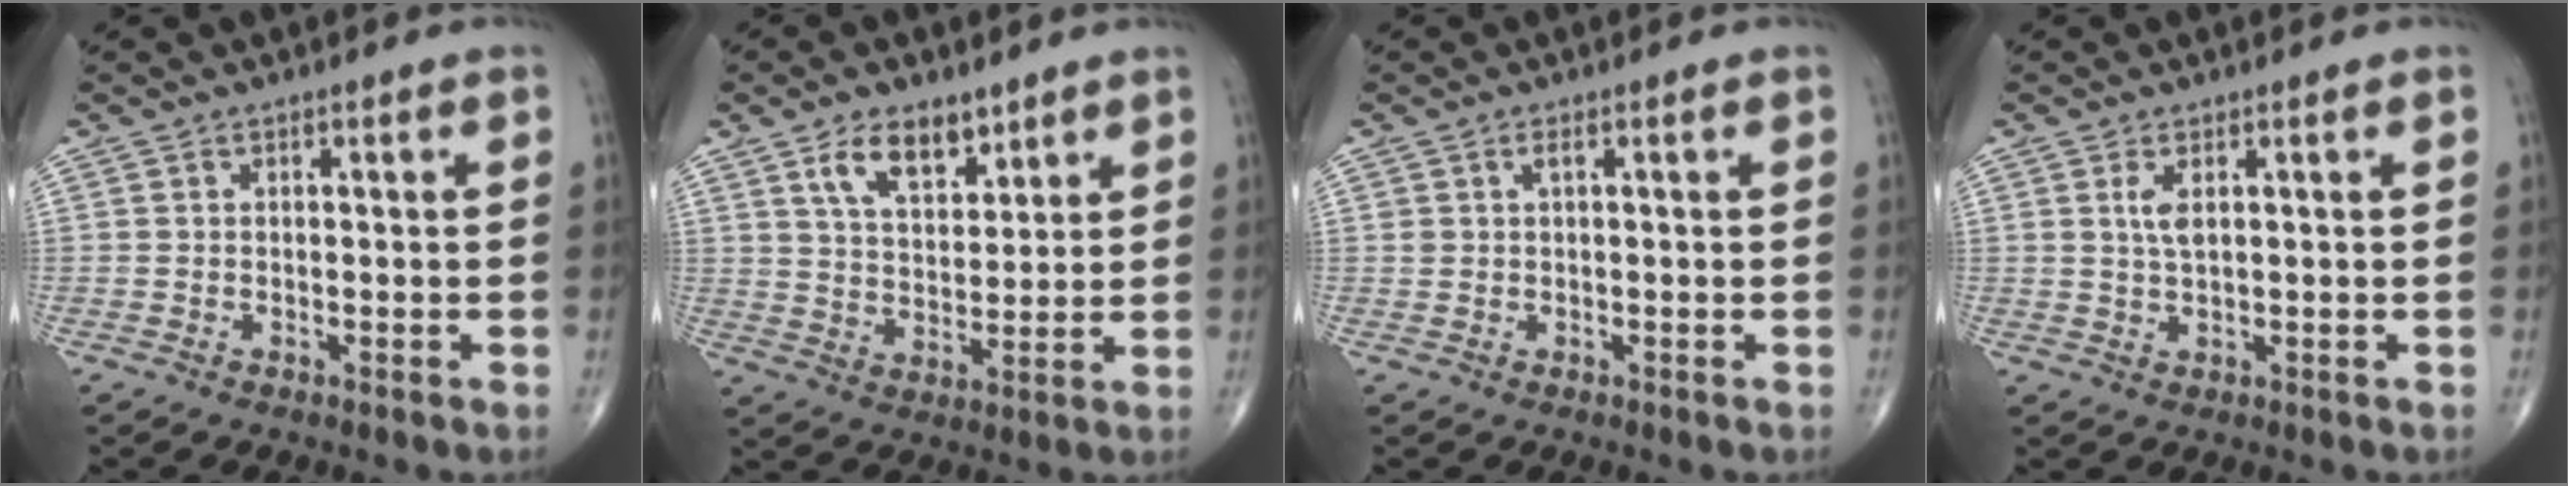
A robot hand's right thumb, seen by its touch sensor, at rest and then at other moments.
{"total": 9.0, "force": [5.5, 4.7, 5.4], "torque": [-0.071, -0.033, 0.102]}
{"total": 1.1, "force": [0.5, 0.5, 0.9], "torque": [-0.019, 0.004, 0.011]}
{"total": 2.6, "force": [0.9, 0.9, 2.3], "torque": [-0.049, -0.003, 0.023]}